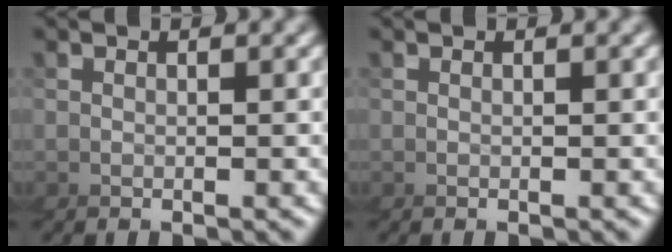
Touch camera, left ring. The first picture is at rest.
{"total": 0.0}